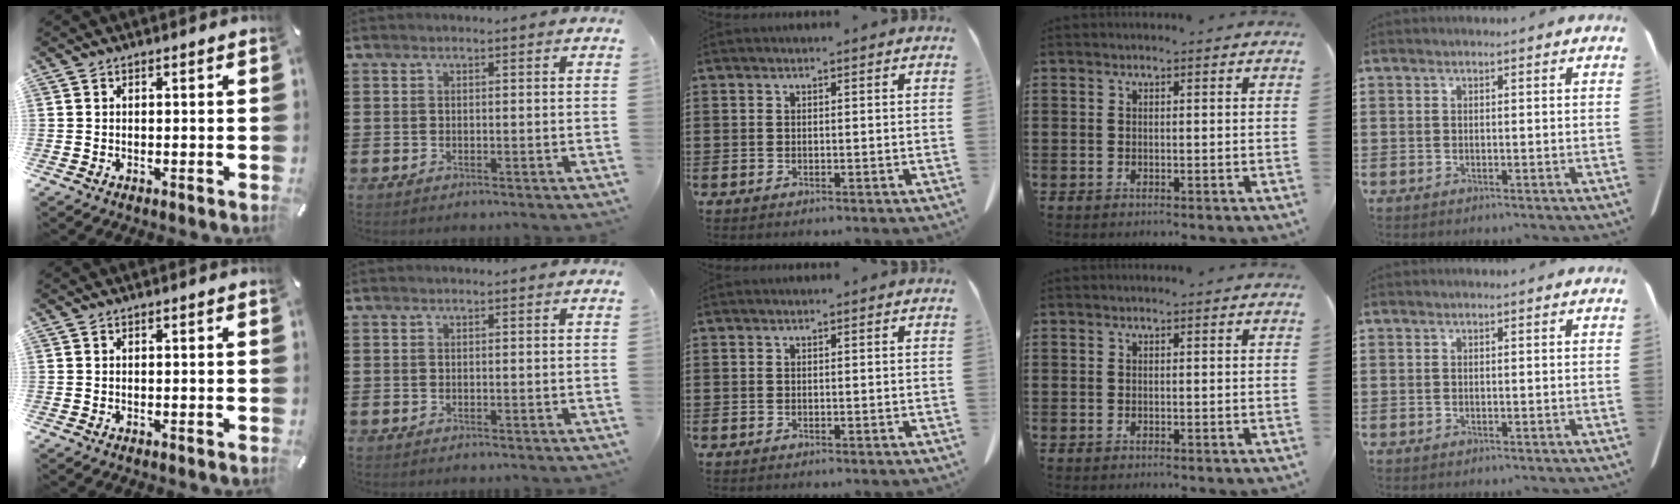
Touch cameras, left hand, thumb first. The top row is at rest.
{}